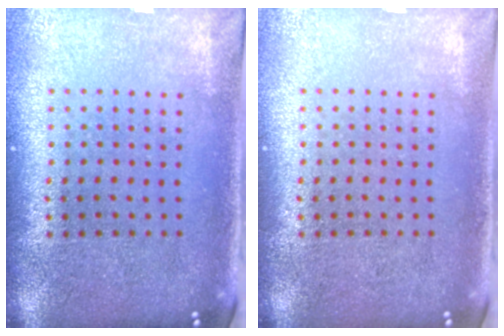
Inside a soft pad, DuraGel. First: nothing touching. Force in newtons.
{"total": 0.0}